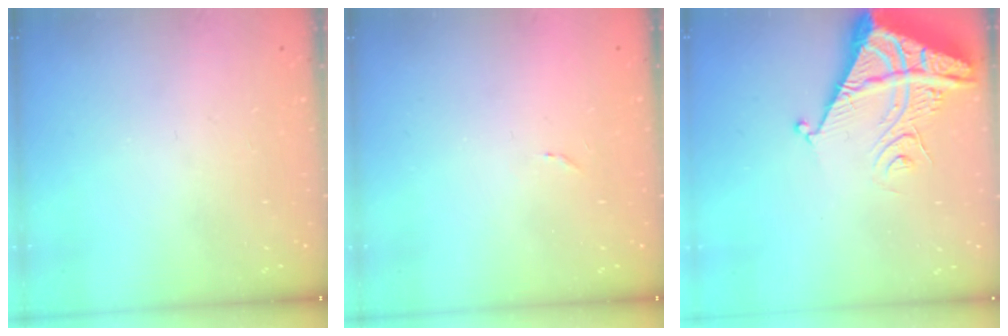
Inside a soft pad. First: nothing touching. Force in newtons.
{"total": 5.0, "press": 5.0, "slide": 0.3}
{"total": 8.5, "press": 8.4, "slide": 0.9}